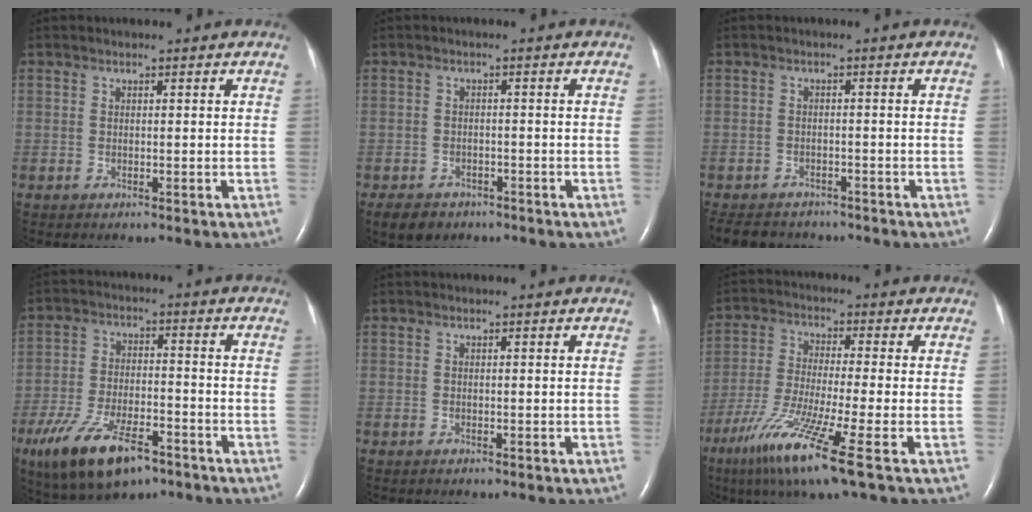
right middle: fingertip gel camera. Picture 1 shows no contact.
{"total": 5.0, "force": [-3.6, 3.2, 1.4], "torque": [-0.024, 0.000, -0.052]}
{"total": 8.1, "force": [-7.1, 3.4, 2.0], "torque": [-0.039, -0.006, -0.096]}
{"total": 13.7, "force": [-8.3, 5.1, 9.6], "torque": [-0.186, -0.012, -0.139]}
{"total": 0.0}
{"total": 12.7, "force": [-6.6, -0.6, 10.8], "torque": [-0.219, -0.041, -0.123]}